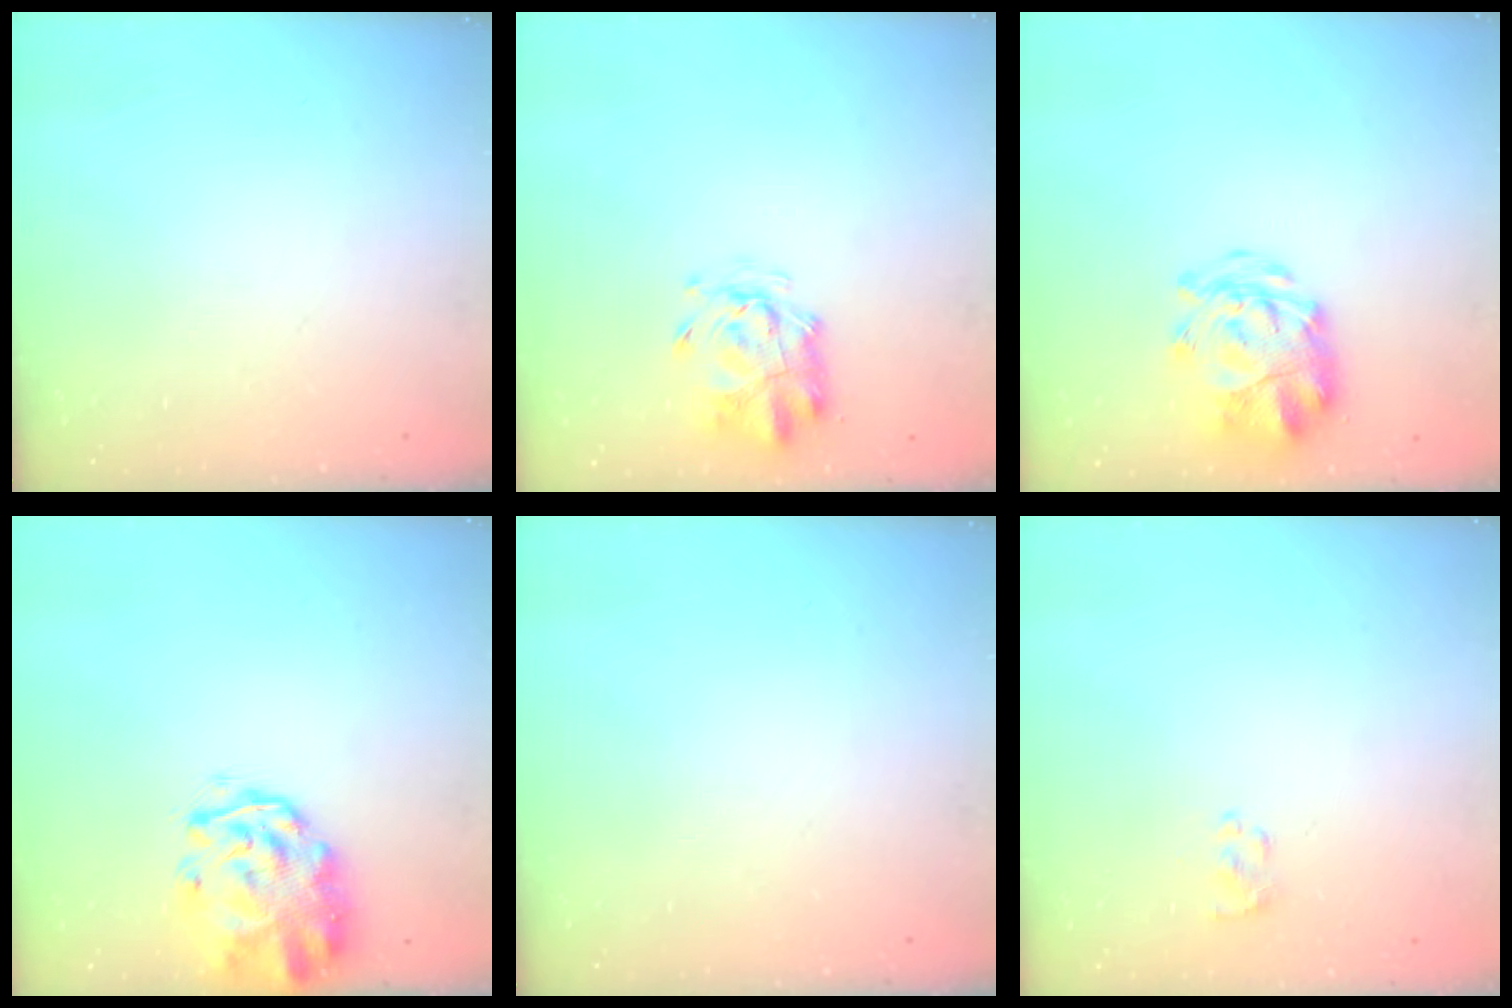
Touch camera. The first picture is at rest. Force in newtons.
{"total": 2.9, "press": 2.9, "slide": 0.7}
{"total": 6.1, "press": 5.8, "slide": 2.0}
{"total": 3.0, "press": 2.9, "slide": 0.8}
{"total": 0.0}
{"total": 1.4, "press": 1.3, "slide": 0.6}